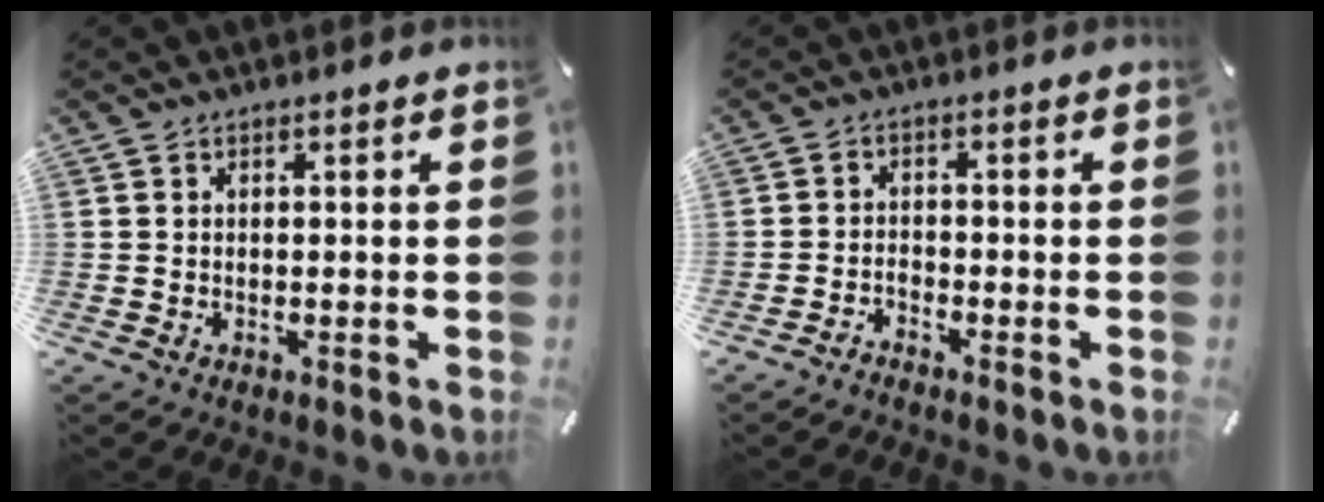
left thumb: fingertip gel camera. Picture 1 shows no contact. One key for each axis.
{"total": 1.9, "fx": -1.9, "fy": 0.3, "fz": 0.2, "tx": -0.005, "ty": 0.009, "tz": -0.038}